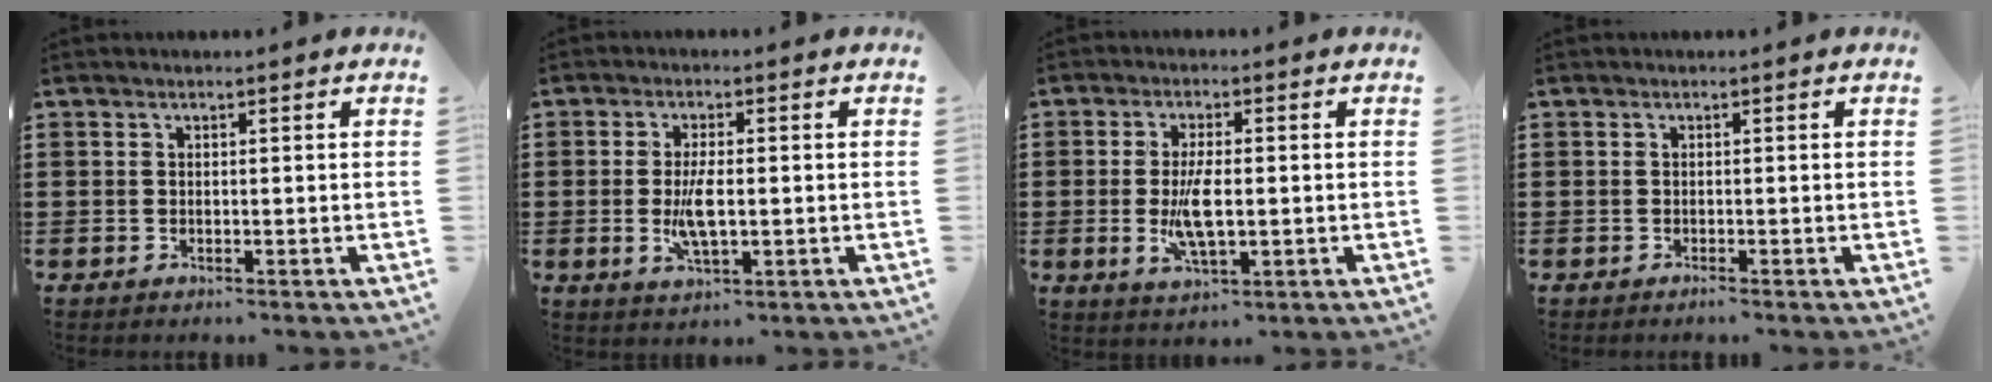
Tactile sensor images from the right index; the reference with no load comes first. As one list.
[{"total": 5.7, "force": [-0.5, 1.9, 5.3], "torque": [-0.115, -0.008, -0.015]}, {"total": 6.8, "force": [-0.7, 2.4, 6.4], "torque": [-0.138, -0.009, -0.018]}, {"total": 0.6, "force": [-0.5, -0.1, 0.2], "torque": [-0.006, -0.004, -0.010]}]